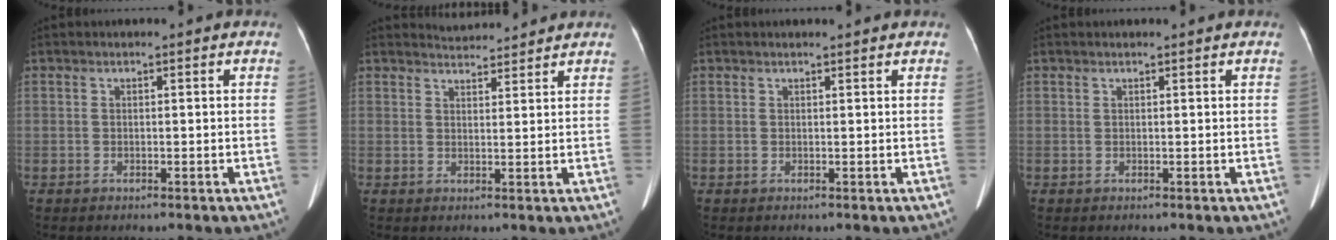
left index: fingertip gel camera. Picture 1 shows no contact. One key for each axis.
{"total": 5.1, "fx": 5.0, "fy": 0.5, "fz": 0.3, "tx": -0.014, "ty": 0.018, "tz": 0.069}
{"total": 1.8, "fx": 1.7, "fy": 0.1, "fz": 0.7, "tx": -0.008, "ty": 0.012, "tz": 0.022}
{"total": 1.1, "fx": 1.0, "fy": 0.1, "fz": 0.5, "tx": -0.007, "ty": 0.012, "tz": 0.018}